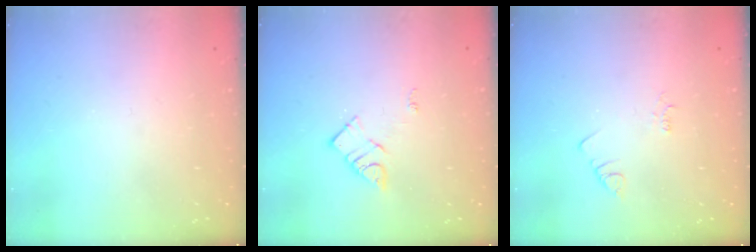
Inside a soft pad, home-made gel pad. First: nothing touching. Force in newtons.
{"total": 7.4, "press": 7.4, "slide": 0.2}
{"total": 1.9, "press": 1.9, "slide": 0.3}